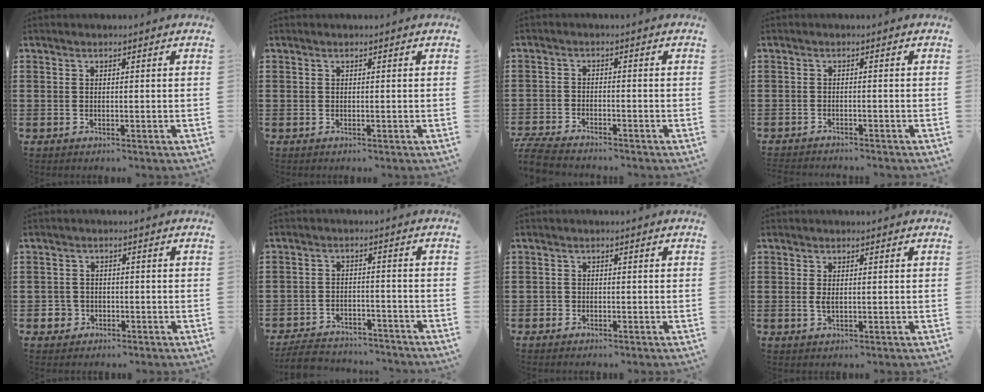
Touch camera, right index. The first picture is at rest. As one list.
[{"total": 0.0}, {"total": 3.5, "force": [-3.4, 0.3, 0.6], "torque": [-0.025, -0.004, -0.075]}, {"total": 1.2, "force": [-1.2, 0.0, 0.0], "torque": [-0.004, 0.002, -0.026]}, {"total": 2.5, "force": [-1.2, 2.1, 0.3], "torque": [-0.013, 0.003, -0.028]}, {"total": 5.3, "force": [-5.1, 1.1, 0.8], "torque": [-0.024, 0.008, -0.105]}, {"total": 1.1, "force": [-0.8, 0.8, 0.1], "torque": [-0.003, 0.004, -0.018]}, {"total": 1.6, "force": [0.1, 0.7, 1.4], "torque": [-0.029, 0.003, 0.001]}]